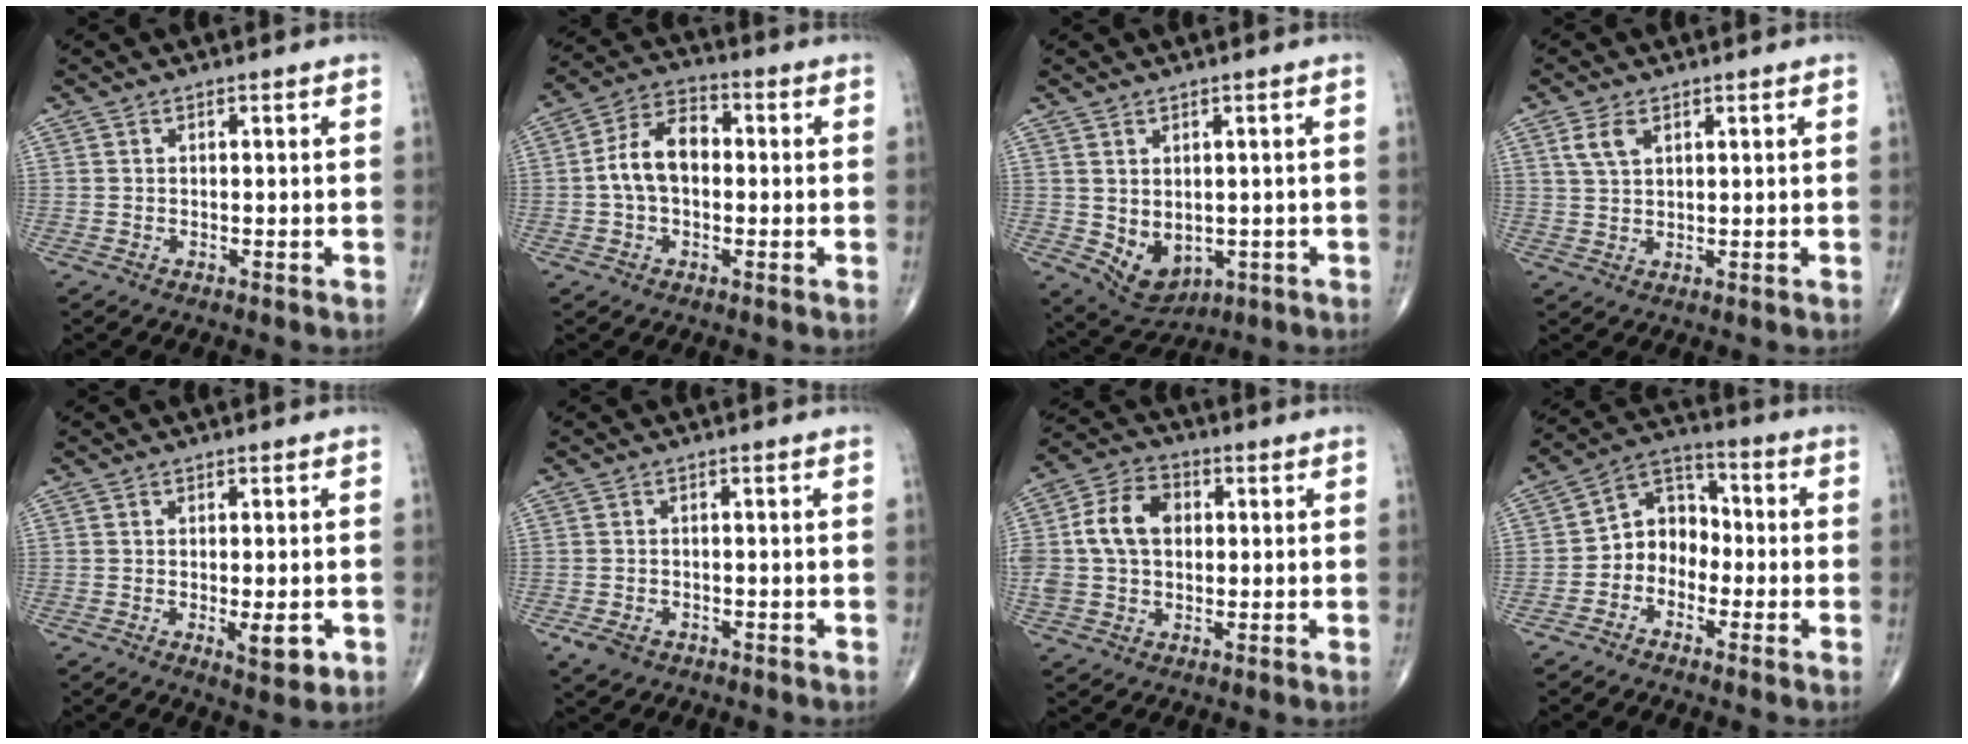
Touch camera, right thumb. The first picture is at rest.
{"total": 10.6, "force": [0.2, 7.0, 8.0], "torque": [-0.137, 0.029, -0.006]}
{"total": 7.4, "force": [-1.0, 5.3, 5.1], "torque": [-0.060, -0.007, 0.006]}
{"total": 4.0, "force": [1.9, 2.2, 2.7], "torque": [-0.053, 0.001, 0.042]}
{"total": 5.0, "force": [-1.3, 1.7, 4.4], "torque": [-0.055, -0.009, -0.014]}
{"total": 3.0, "force": [-1.6, 2.0, 1.5], "torque": [-0.027, 0.003, -0.023]}
{"total": 12.3, "force": [1.3, 8.9, 8.4], "torque": [-0.151, 0.024, 0.020]}
{"total": 8.2, "force": [-2.3, 6.7, 4.1], "torque": [-0.031, 0.047, -0.060]}